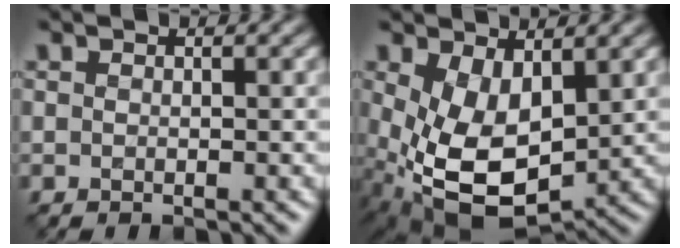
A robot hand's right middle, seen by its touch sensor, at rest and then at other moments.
{"total": 8.4, "force": [-0.4, 5.1, 6.6], "torque": [-0.155, -0.027, 0.009]}